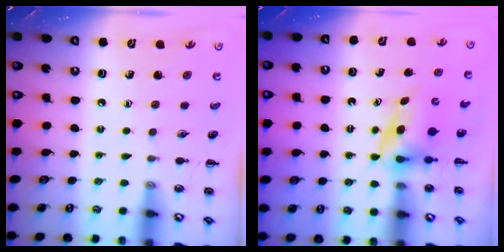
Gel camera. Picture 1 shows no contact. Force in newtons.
{"total": 5.2, "press": 5.2, "slide": 0.4}